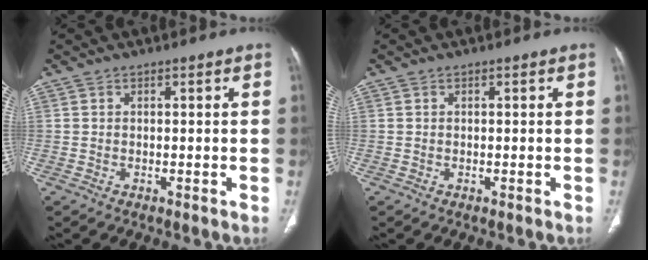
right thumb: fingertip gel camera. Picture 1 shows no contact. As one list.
[{"total": 0.0}]